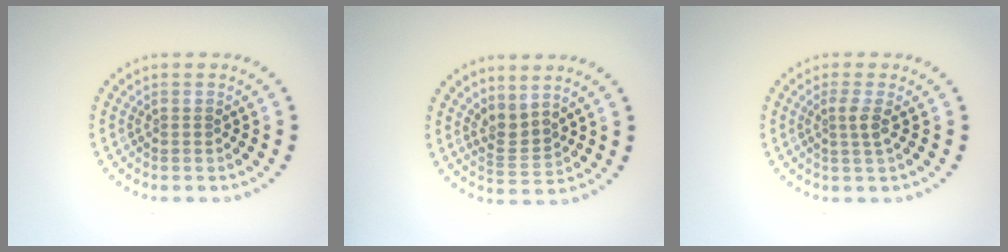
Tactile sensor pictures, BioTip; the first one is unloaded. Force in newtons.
{"total": 2.3, "press": 1.5, "slide": 1.7}
{"total": 1.5, "press": 1.0, "slide": 1.1}